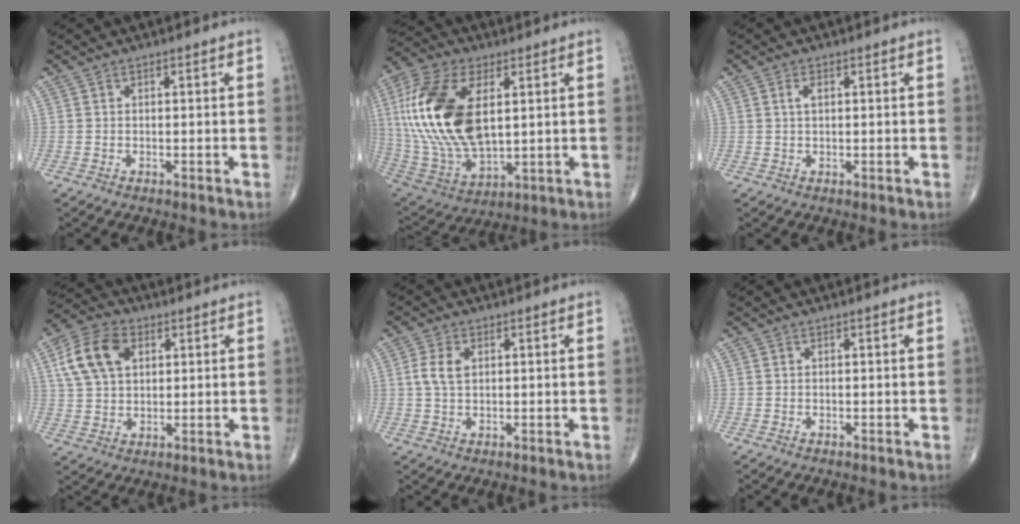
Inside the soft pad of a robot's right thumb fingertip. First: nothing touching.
{"total": 23.9, "force": [4.4, 12.7, 19.7], "torque": [-0.414, -0.018, 0.084]}
{"total": 1.7, "force": [0.5, 0.8, 1.4], "torque": [-0.028, 0.005, 0.010]}
{"total": 11.5, "force": [3.8, 7.6, 7.8], "torque": [-0.138, 0.006, 0.070]}
{"total": 4.3, "force": [0.9, 2.6, 3.2], "torque": [-0.069, 0.003, 0.018]}
{"total": 0.0}